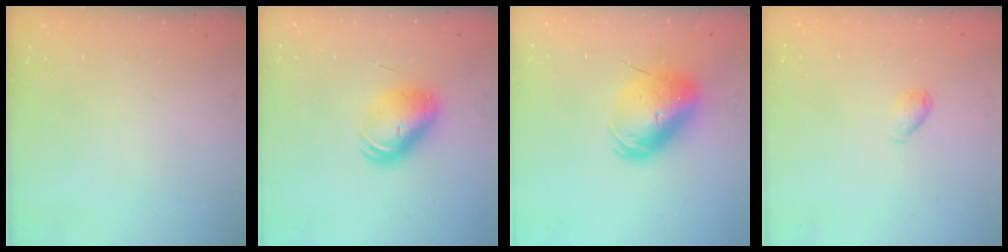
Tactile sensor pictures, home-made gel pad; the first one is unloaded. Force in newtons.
{"total": 9.2, "press": 9.1, "slide": 1.6}
{"total": 13.3, "press": 13.0, "slide": 2.5}
{"total": 5.2, "press": 5.1, "slide": 0.8}